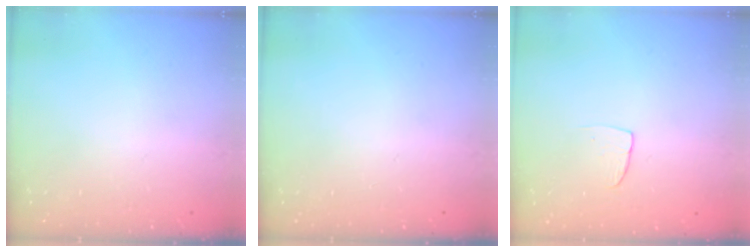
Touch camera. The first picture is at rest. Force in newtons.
{"total": 0.0}
{"total": 3.3, "press": 3.3, "slide": 0.2}